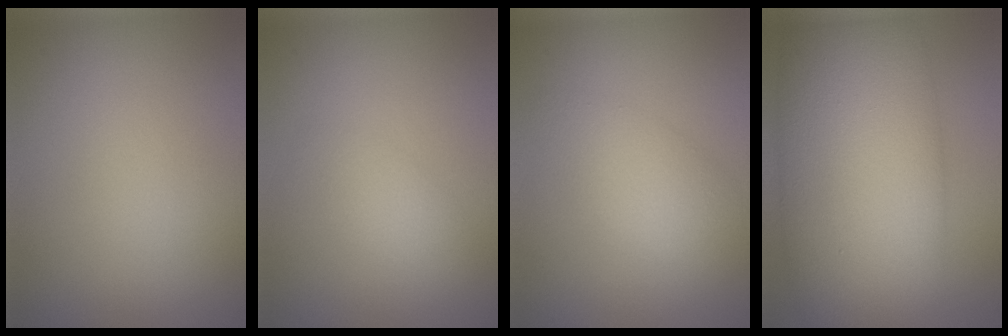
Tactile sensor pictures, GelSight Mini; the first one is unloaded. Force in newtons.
{"total": 1.6, "press": 1.6, "slide": 0.1}
{"total": 3.1, "press": 3.1, "slide": 0.0}
{"total": 14.9, "press": 14.9, "slide": 0.0}